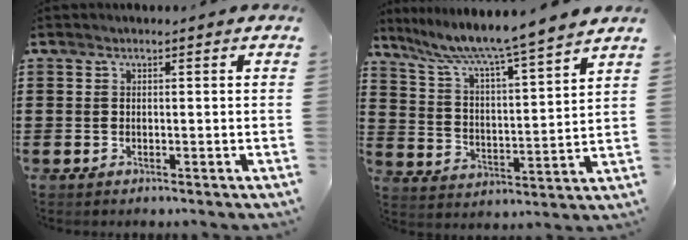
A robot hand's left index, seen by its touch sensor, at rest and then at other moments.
{"total": 6.8, "force": [6.3, -1.2, 2.4], "torque": [-0.075, -0.054, 0.101]}